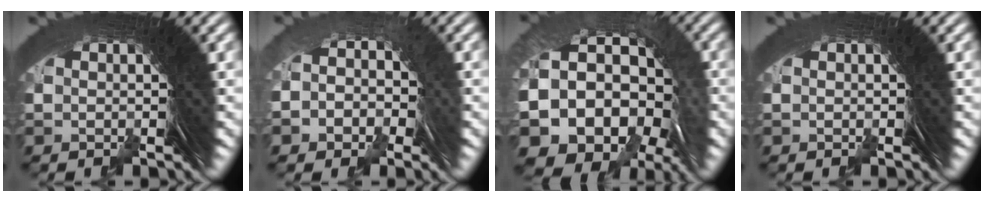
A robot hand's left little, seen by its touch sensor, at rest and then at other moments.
{"total": 3.3, "force": [-1.0, 2.7, 1.7], "torque": [-0.038, -0.003, -0.022]}
{"total": 18.4, "force": [-3.4, 14.7, 10.6], "torque": [-0.244, -0.063, -0.048]}
{"total": 0.0}